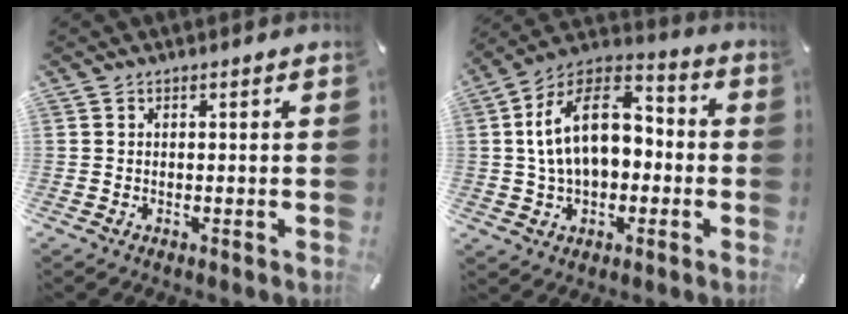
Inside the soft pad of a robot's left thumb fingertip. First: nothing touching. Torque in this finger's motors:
{"motor_torque": [1.98, 3.03, 1.53, -0.27, 0.24]}